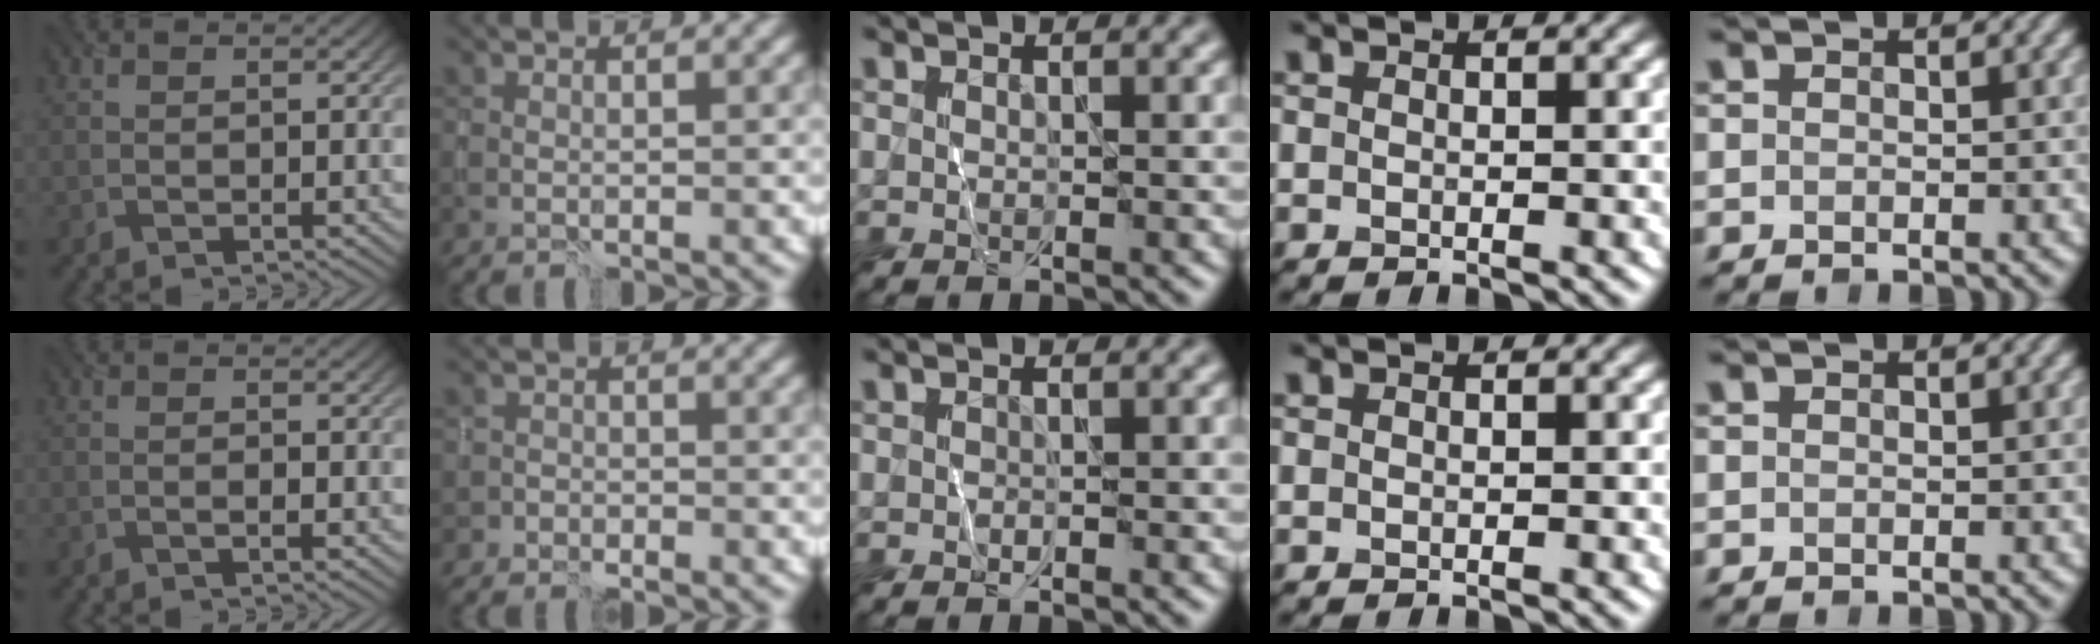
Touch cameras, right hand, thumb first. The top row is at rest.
{"thumb": {"total": 0.7, "force": [-0.4, 0.1, 0.6], "torque": [-0.010, 0.000, -0.007]}, "index": {"total": 1.6, "force": [-1.3, 0.7, -0.3], "torque": [0.019, 0.004, -0.029]}}